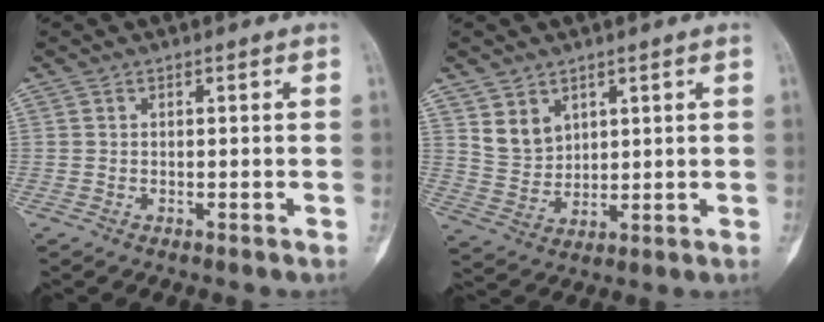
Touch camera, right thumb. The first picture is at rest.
{"total": 5.9, "force": [3.2, 4.4, 2.3], "torque": [-0.023, -0.025, 0.074]}